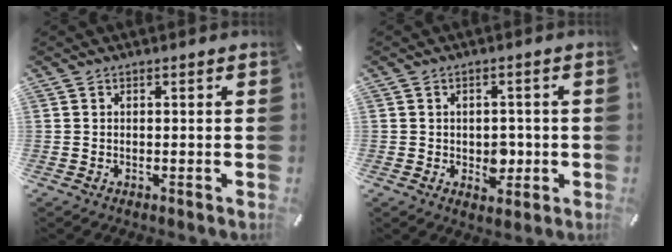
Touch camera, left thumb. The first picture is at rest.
{"total": 5.1, "force": [-0.9, 3.7, 3.3], "torque": [-0.039, -0.001, -0.015]}